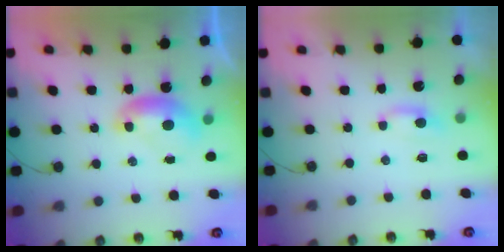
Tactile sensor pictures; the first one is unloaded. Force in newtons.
{"total": 1.6, "press": 1.5, "slide": 0.4}